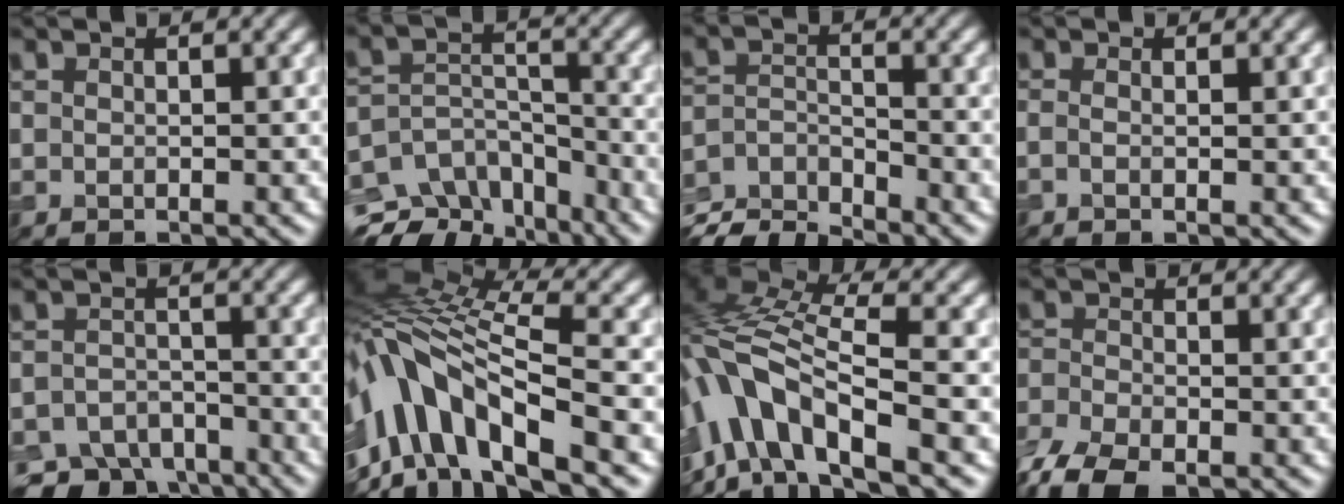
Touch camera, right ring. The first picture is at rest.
{"total": 10.6, "force": [-8.3, 5.8, 3.1], "torque": [-0.049, 0.011, -0.121]}
{"total": 5.9, "force": [-5.5, 1.5, 1.6], "torque": [-0.032, -0.011, -0.114]}
{"total": 1.7, "force": [0.2, 0.9, 1.5], "torque": [-0.021, -0.005, -0.014]}
{"total": 6.4, "force": [-5.1, 3.2, 2.1], "torque": [-0.030, -0.011, -0.089]}
{"total": 13.6, "force": [-4.0, 5.8, 11.6], "torque": [-0.223, 0.017, -0.075]}
{"total": 11.3, "force": [-4.7, 4.6, 9.1], "torque": [-0.169, 0.013, -0.097]}
{"total": 6.4, "force": [-4.1, 3.0, 3.8], "torque": [-0.088, -0.027, -0.081]}